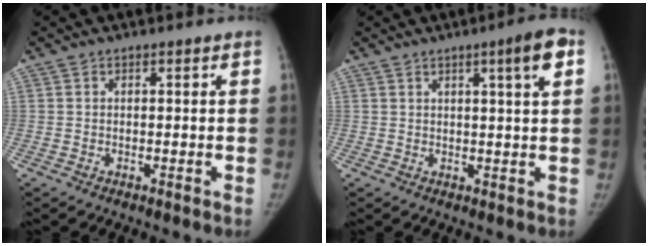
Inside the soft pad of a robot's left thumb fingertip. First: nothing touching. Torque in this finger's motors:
{"motor_torque": [0.13, 0.00, 0.83, -0.66, 0.14]}